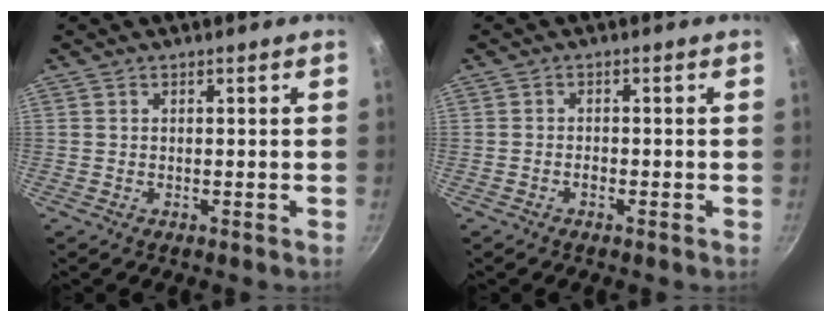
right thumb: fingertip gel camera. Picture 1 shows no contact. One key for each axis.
{"total": 1.2, "fx": -0.7, "fy": 0.7, "fz": 0.7, "tx": -0.012, "ty": 0.011, "tz": -0.014}